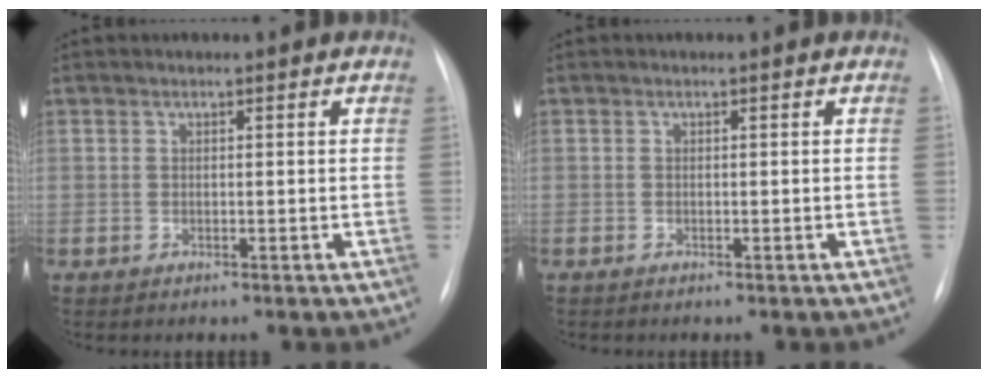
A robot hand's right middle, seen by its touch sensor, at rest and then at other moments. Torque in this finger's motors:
{"motor_torque": [-0.13, 0.06, -0.30, -0.17]}